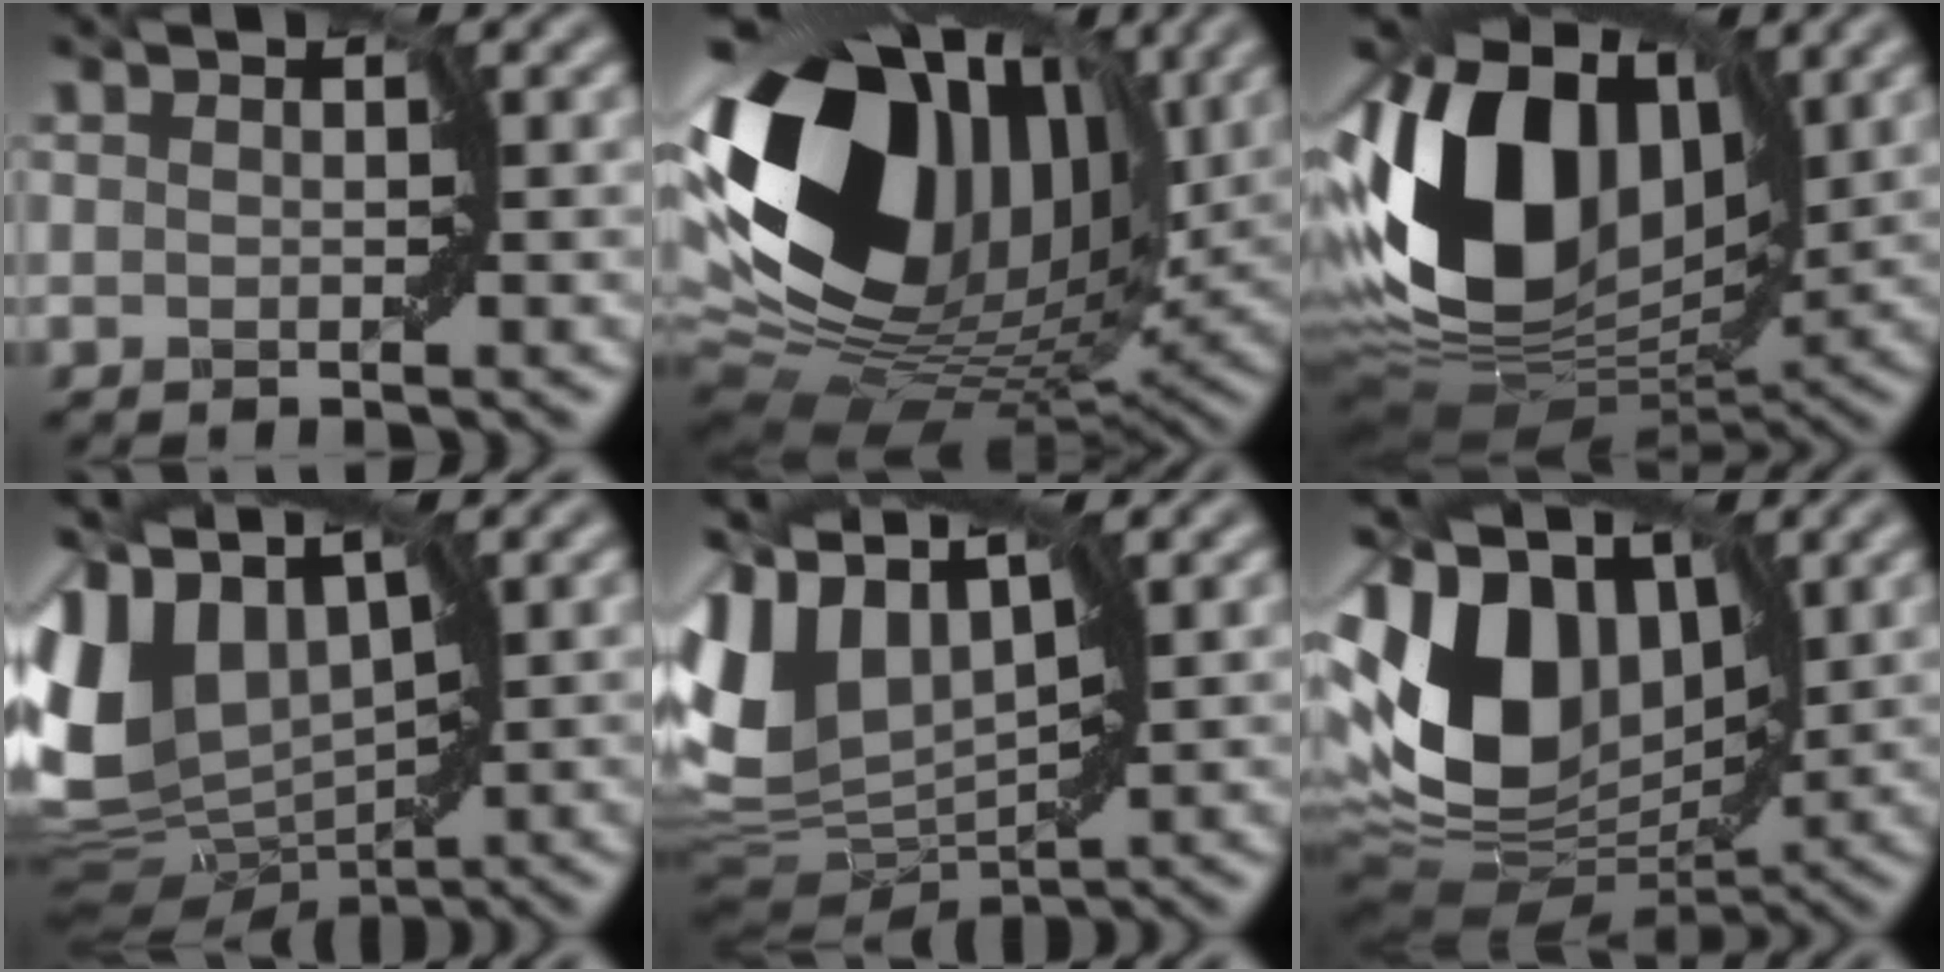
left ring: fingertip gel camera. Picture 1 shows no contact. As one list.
[{"total": 18.2, "force": [4.4, 11.9, 13.1], "torque": [-0.281, 0.020, 0.077]}, {"total": 14.6, "force": [1.5, 9.5, 11.0], "torque": [-0.241, 0.018, 0.022]}, {"total": 7.7, "force": [2.5, 5.2, 5.1], "torque": [-0.150, 0.006, 0.058]}, {"total": 7.7, "force": [3.4, 4.7, 5.0], "torque": [-0.142, 0.012, 0.071]}, {"total": 12.0, "force": [1.9, 7.9, 8.8], "torque": [-0.198, 0.010, 0.036]}]